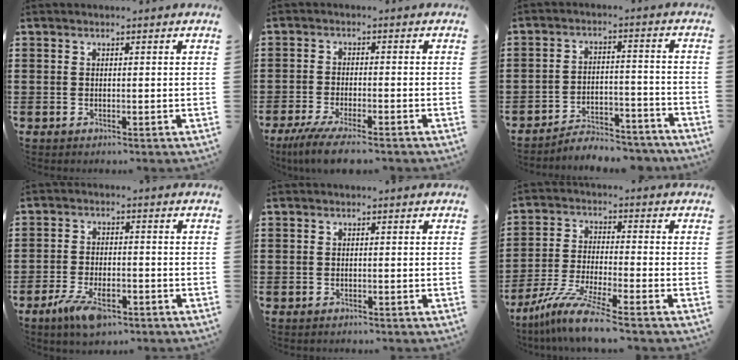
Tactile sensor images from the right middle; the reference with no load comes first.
{"total": 4.7, "force": [-4.0, 0.2, 2.5], "torque": [-0.062, -0.018, -0.078]}
{"total": 5.3, "force": [-5.2, 0.5, 0.5], "torque": [-0.009, 0.009, -0.106]}
{"total": 5.8, "force": [-3.3, 2.3, 4.2], "torque": [-0.092, -0.002, -0.064]}
{"total": 0.6, "force": [-0.5, 0.3, -0.1], "torque": [0.001, 0.001, -0.012]}
{"total": 8.5, "force": [-7.2, -0.2, 4.6], "torque": [-0.100, -0.012, -0.141]}